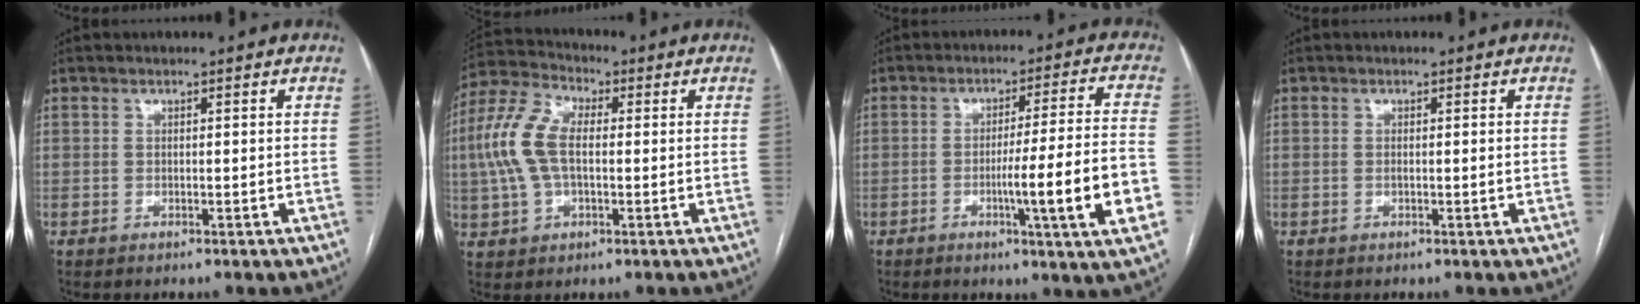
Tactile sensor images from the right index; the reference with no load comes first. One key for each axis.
{"total": 10.1, "fx": 0.4, "fy": 5.0, "fz": 8.8, "tx": -0.220, "ty": 0.026, "tz": 0.007}
{"total": 13.4, "fx": -3.8, "fy": -1.3, "fz": 12.8, "tx": -0.193, "ty": -0.014, "tz": -0.062}
{"total": 0.8, "fx": -0.1, "fy": 0.0, "fz": 0.8, "tx": -0.017, "ty": -0.001, "tz": 0.001}